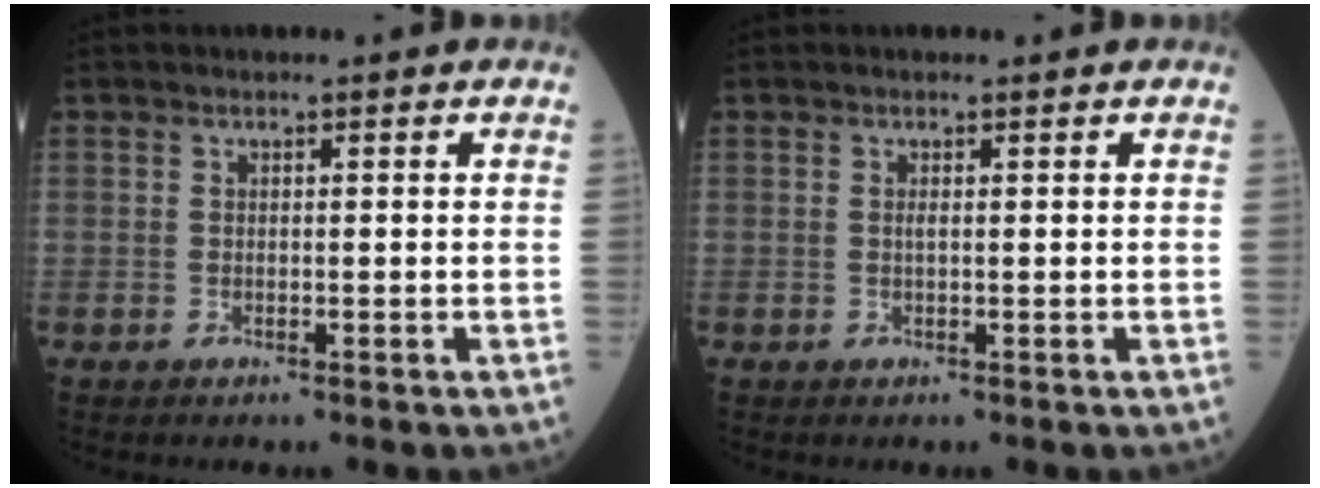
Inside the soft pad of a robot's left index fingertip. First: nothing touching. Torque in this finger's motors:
{"motor_torque": [0.31, -0.04, -0.01, 0.00]}